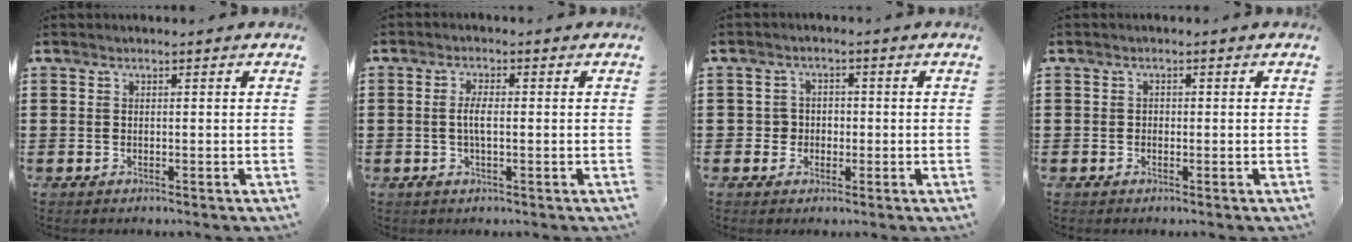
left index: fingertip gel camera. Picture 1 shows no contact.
{"total": 2.9, "force": [-0.3, 0.8, 2.8], "torque": [-0.058, -0.002, -0.009]}
{"total": 2.7, "force": [-0.6, 2.6, 0.5], "torque": [-0.022, 0.005, -0.017]}
{"total": 0.5, "force": [-0.2, 0.4, 0.3], "torque": [-0.007, 0.000, -0.003]}